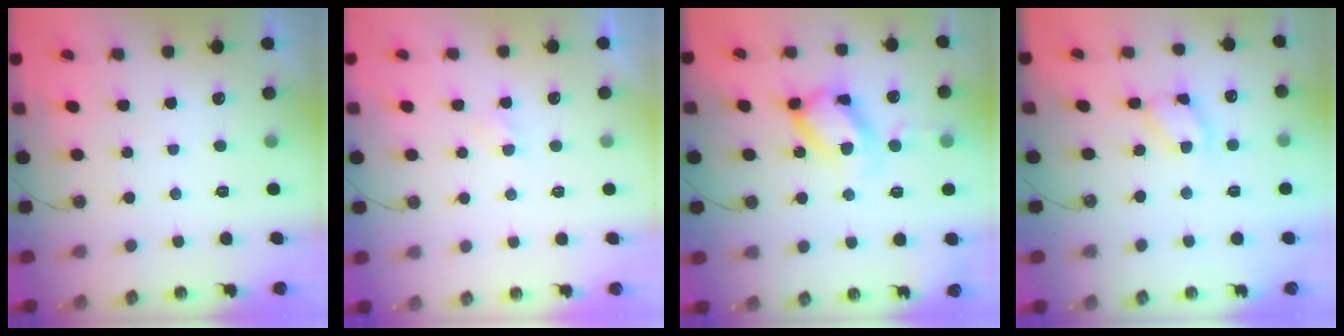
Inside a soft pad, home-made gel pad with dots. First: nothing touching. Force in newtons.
{"total": 1.4, "press": 1.4, "slide": 0.3}
{"total": 15.8, "press": 15.7, "slide": 1.6}
{"total": 11.8, "press": 11.8, "slide": 0.9}